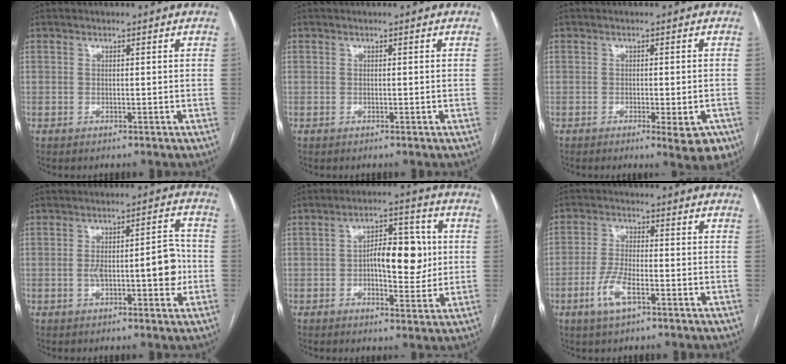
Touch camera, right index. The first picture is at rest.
{"total": 0.0}
{"total": 5.0, "force": [-2.3, 1.1, 4.3], "torque": [-0.050, -0.008, -0.025]}
{"total": 8.7, "force": [-1.3, 2.4, 8.2], "torque": [-0.128, 0.021, -0.014]}
{"total": 9.4, "force": [0.3, 4.0, 8.5], "torque": [-0.129, 0.017, 0.007]}
{"total": 5.9, "force": [-2.8, 1.6, 5.0], "torque": [-0.109, -0.006, -0.052]}